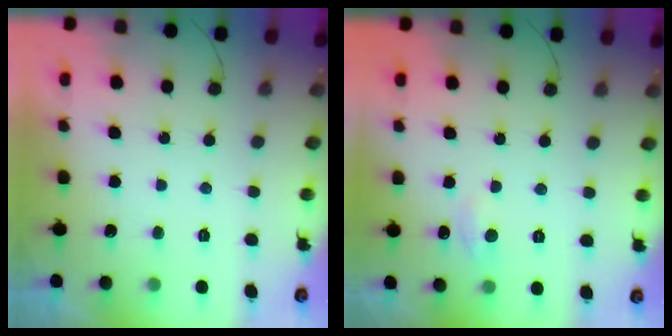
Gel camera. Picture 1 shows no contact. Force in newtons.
{"total": 5.2, "press": 5.2, "slide": 0.7}